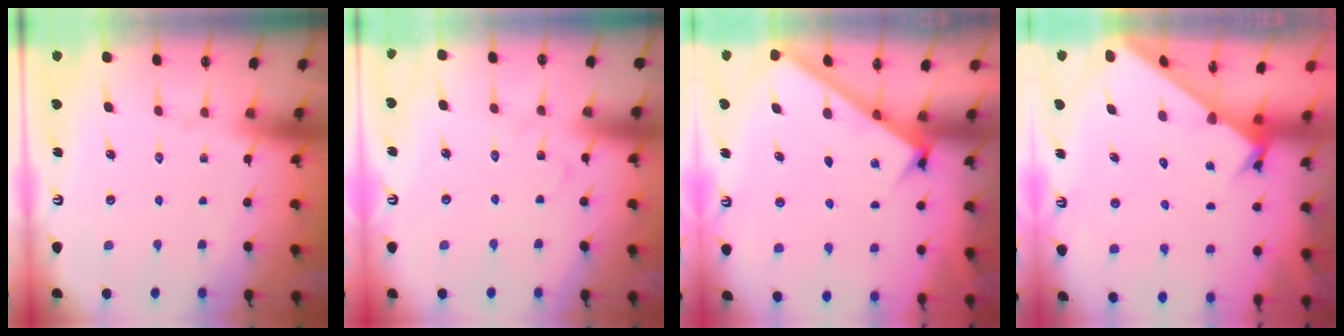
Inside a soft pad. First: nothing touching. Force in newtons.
{"total": 6.3, "press": 6.3, "slide": 0.5}
{"total": 2.9, "press": 2.9, "slide": 0.2}
{"total": 2.7, "press": 2.7, "slide": 0.3}